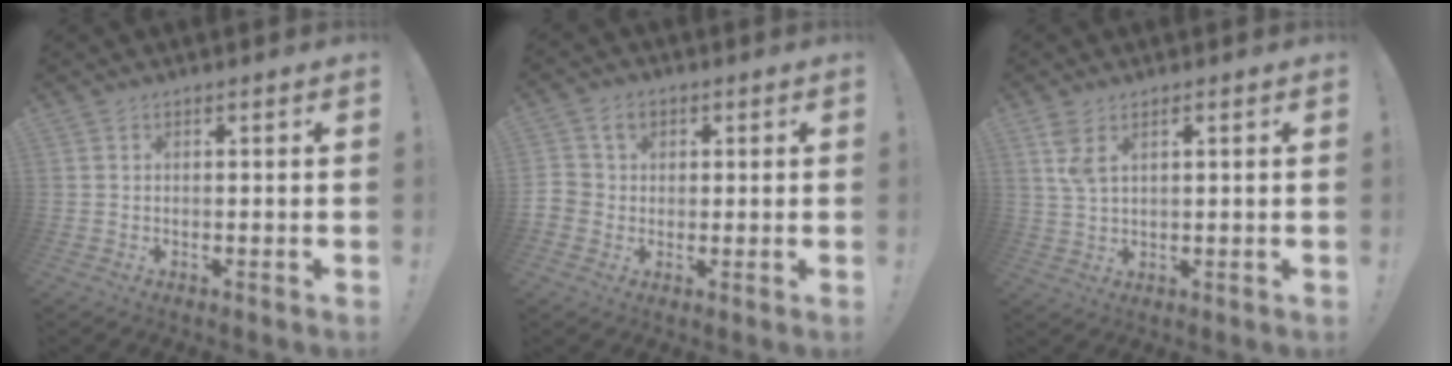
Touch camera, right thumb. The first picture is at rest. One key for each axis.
{"total": 5.6, "fx": 1.7, "fy": 5.0, "fz": 1.9, "tx": -0.033, "ty": 0.003, "tz": 0.035}
{"total": 4.6, "fx": 2.1, "fy": 1.9, "fz": 3.6, "tx": -0.074, "ty": 0.000, "tz": 0.040}